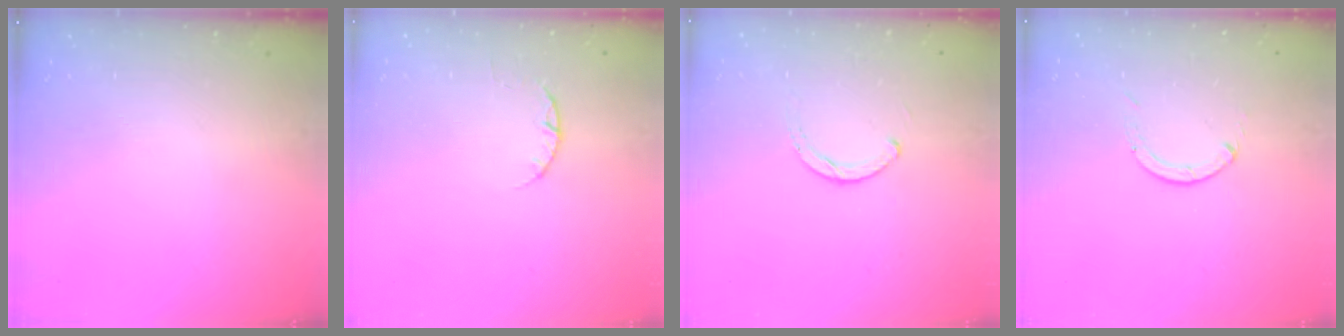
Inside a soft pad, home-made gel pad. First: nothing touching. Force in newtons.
{"total": 2.4, "press": 2.4, "slide": 0.4}
{"total": 1.9, "press": 1.9, "slide": 0.2}
{"total": 0.0}